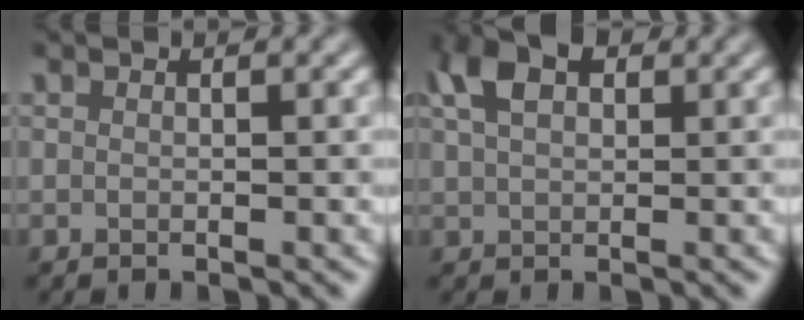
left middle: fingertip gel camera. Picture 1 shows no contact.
{"total": 4.8, "force": [2.2, 3.0, 3.2], "torque": [-0.068, 0.016, 0.034]}